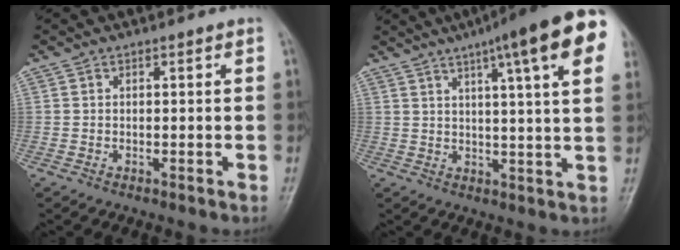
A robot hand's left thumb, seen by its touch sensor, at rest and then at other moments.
{"total": 18.8, "force": [9.6, 2.7, 16.0], "torque": [-0.216, -0.003, 0.118]}